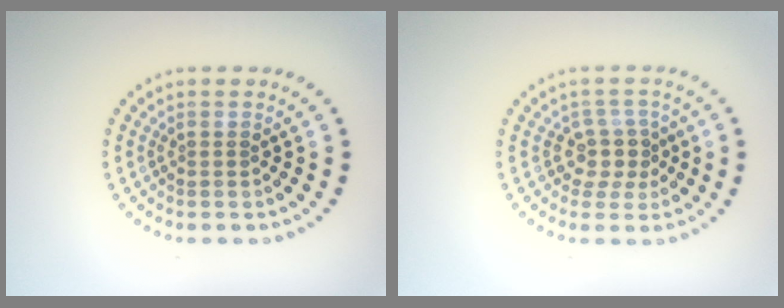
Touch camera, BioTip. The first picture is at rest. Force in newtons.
{"total": 2.5, "press": 1.9, "slide": 1.6}